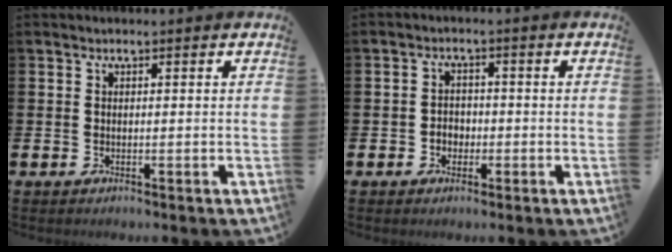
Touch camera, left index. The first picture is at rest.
{"total": 2.1, "force": [-0.8, 1.8, 0.8], "torque": [-0.008, 0.001, -0.021]}